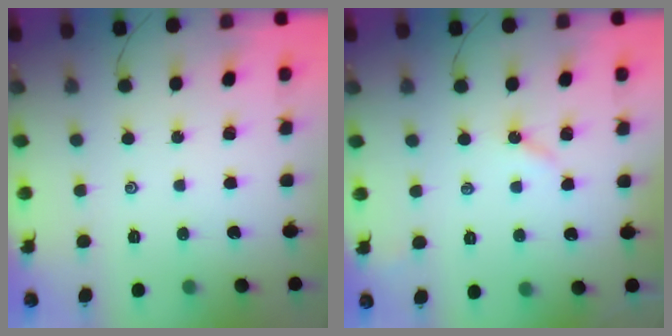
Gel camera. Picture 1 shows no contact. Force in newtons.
{"total": 2.0, "press": 2.0, "slide": 0.3}